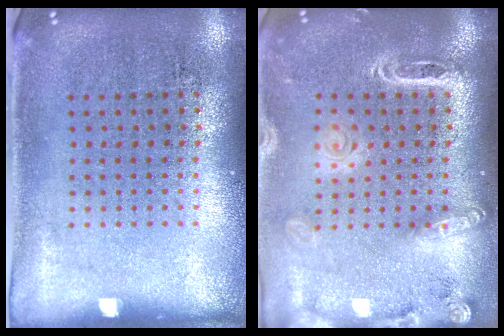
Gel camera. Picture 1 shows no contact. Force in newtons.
{"total": 1.9, "press": 1.6, "slide": 1.0}